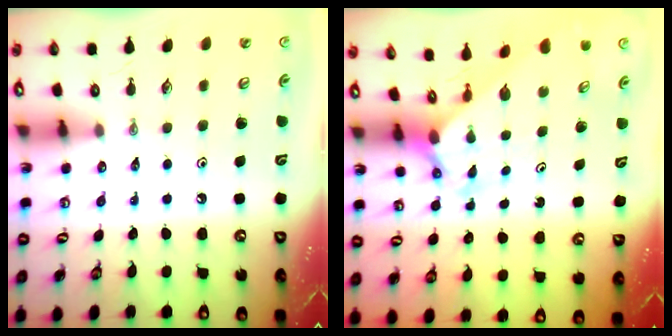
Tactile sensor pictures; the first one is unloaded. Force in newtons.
{"total": 2.4, "press": 2.4, "slide": 0.2}